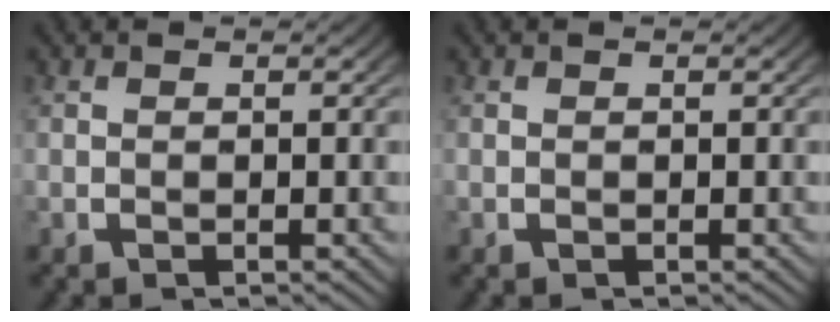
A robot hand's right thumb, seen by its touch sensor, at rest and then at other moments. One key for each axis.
{"total": 0.0}